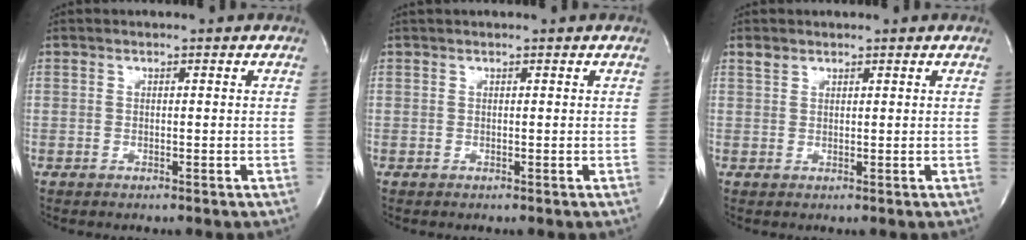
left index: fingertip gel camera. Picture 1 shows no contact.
{"total": 2.0, "force": [1.8, 0.1, 0.9], "torque": [-0.010, 0.027, 0.027]}
{"total": 1.4, "force": [1.2, 0.7, 0.2], "torque": [-0.005, 0.007, 0.023]}